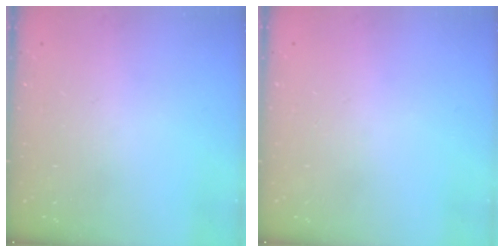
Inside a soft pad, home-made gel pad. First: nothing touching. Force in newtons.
{"total": 0.6, "press": 0.6, "slide": 0.2}